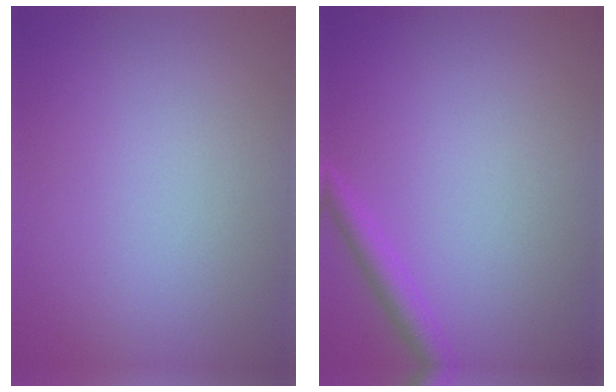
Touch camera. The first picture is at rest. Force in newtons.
{"total": 1.9, "press": 1.9, "slide": 0.1}